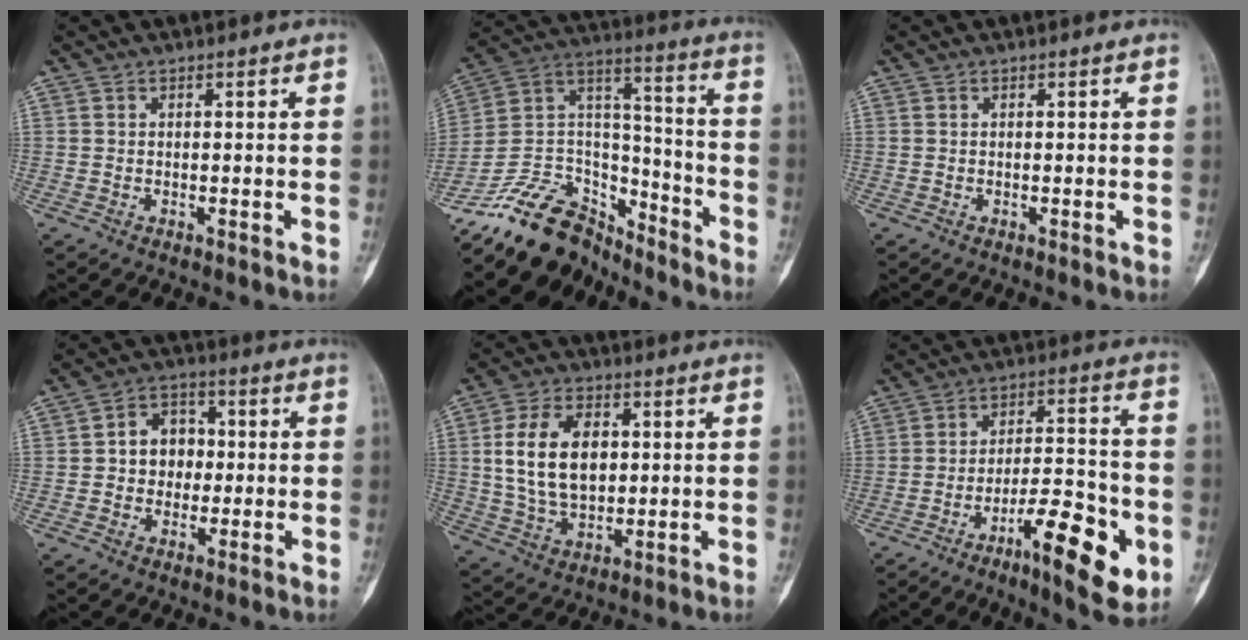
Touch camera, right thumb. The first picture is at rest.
{"total": 17.8, "force": [-14.9, 8.5, 4.5], "torque": [-0.052, 0.124, -0.273]}
{"total": 0.0}
{"total": 7.6, "force": [0.1, 6.3, 4.4], "torque": [-0.026, 0.015, -0.006]}
{"total": 14.1, "force": [2.2, 9.1, 10.5], "torque": [-0.168, -0.004, 0.042]}
{"total": 15.4, "force": [-6.4, 4.6, 13.2], "torque": [-0.183, 0.031, -0.096]}